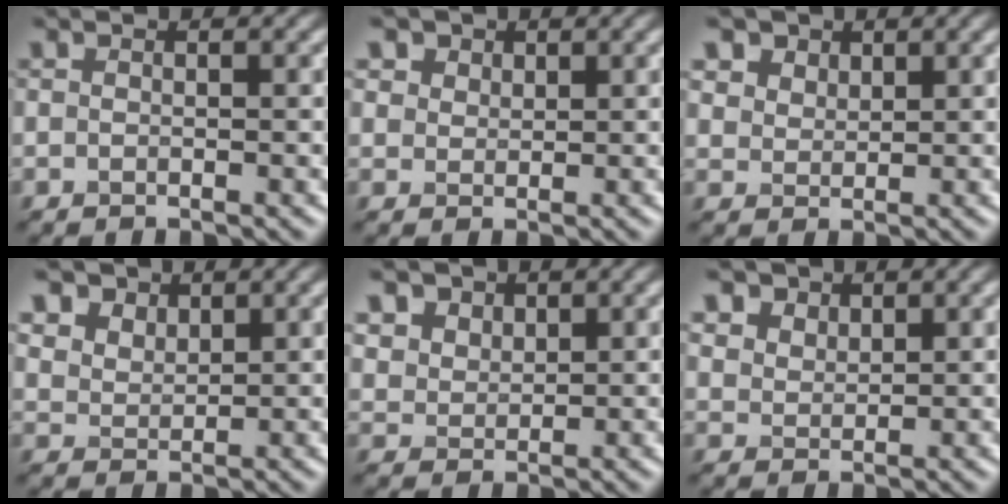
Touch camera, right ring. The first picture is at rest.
{"total": 1.4, "force": [1.2, 0.4, -0.6], "torque": [-0.021, 0.000, 0.035]}
{"total": 3.0, "force": [2.7, 1.3, 0.1], "torque": [-0.054, 0.003, 0.077]}
{"total": 3.3, "force": [3.1, 1.1, 0.0], "torque": [-0.053, 0.004, 0.086]}
{"total": 2.5, "force": [2.2, 1.1, -0.2], "torque": [-0.050, 0.004, 0.074]}
{"total": 2.6, "force": [2.4, 0.8, -0.3], "torque": [-0.043, 0.001, 0.076]}